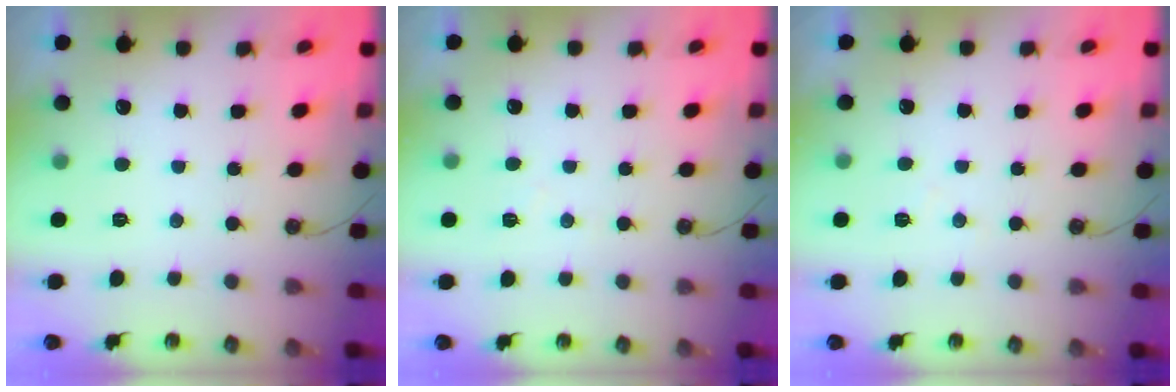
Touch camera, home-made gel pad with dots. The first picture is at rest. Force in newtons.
{"total": 3.7, "press": 3.7, "slide": 0.5}
{"total": 4.5, "press": 4.5, "slide": 0.7}